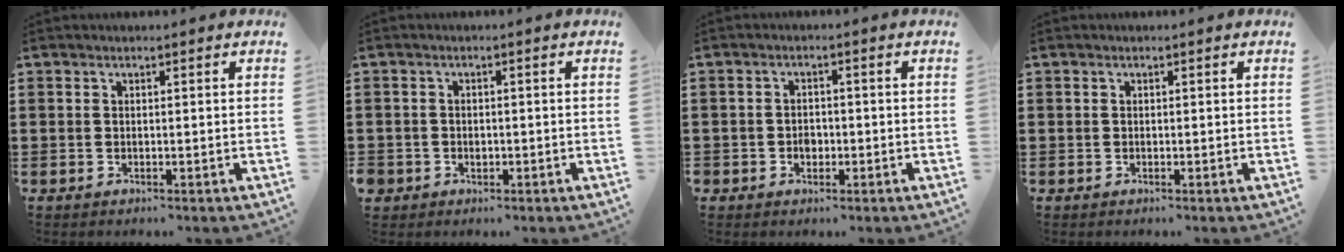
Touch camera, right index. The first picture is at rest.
{"total": 1.4, "force": [-0.7, 1.3, -0.1], "torque": [-0.003, 0.003, -0.018]}
{"total": 1.8, "force": [-0.7, 1.6, 0.6], "torque": [-0.015, 0.004, -0.016]}
{"total": 0.5, "force": [0.0, 0.5, 0.0], "torque": [-0.001, 0.005, 0.000]}